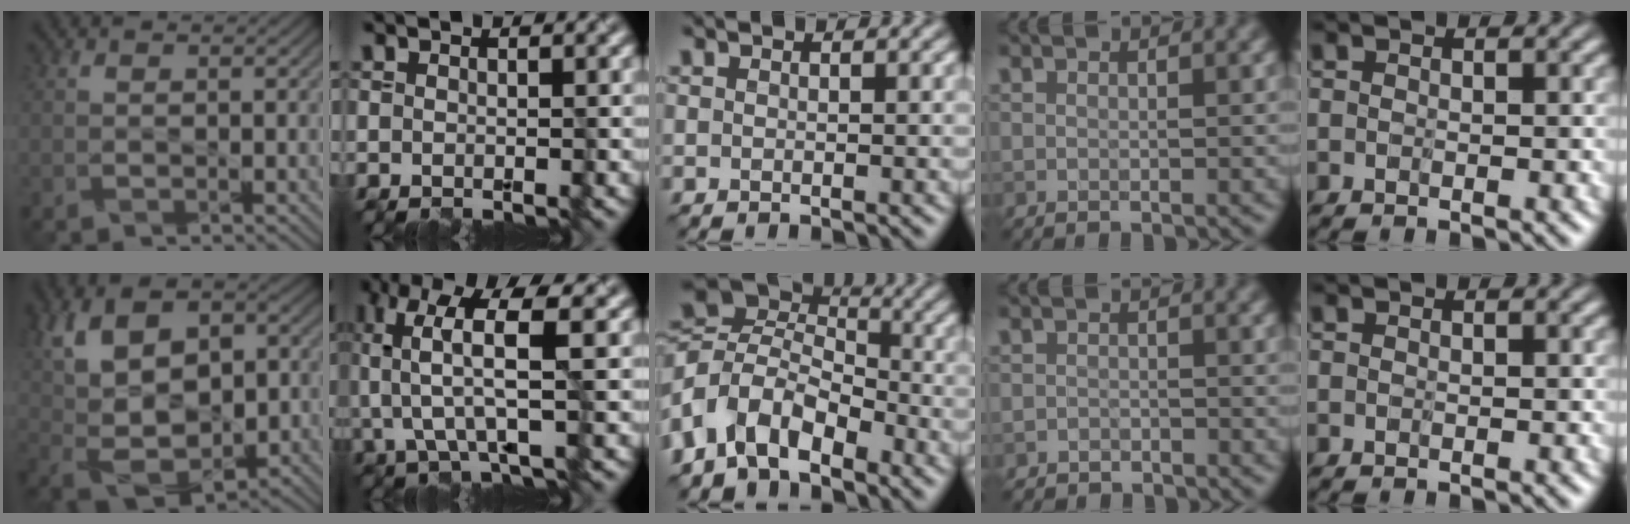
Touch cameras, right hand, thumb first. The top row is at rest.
{"thumb": {"total": 13.7, "force": [1.1, 8.8, 10.5], "torque": [-0.211, 0.015, 0.034]}, "index": {"total": 6.3, "force": [0.9, 1.6, 6.1], "torque": [-0.137, 0.007, 0.020]}, "middle": {"total": 8.9, "force": [-3.2, 6.1, 5.6], "torque": [-0.108, 0.002, -0.079]}, "ring": {"total": 1.2, "force": [-1.1, 0.4, 0.0], "torque": [0.005, 0.001, -0.021]}}